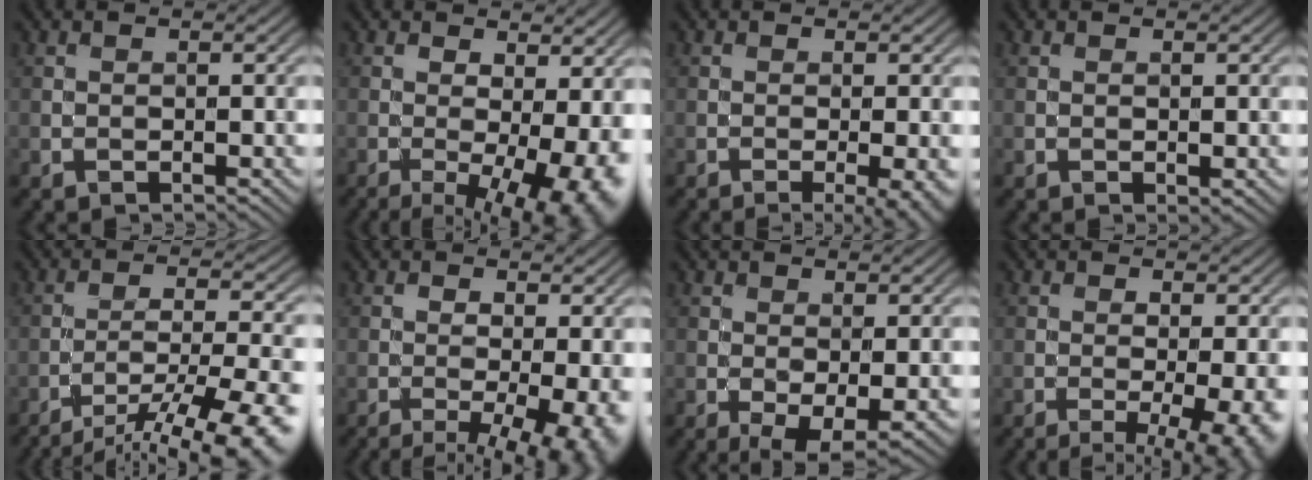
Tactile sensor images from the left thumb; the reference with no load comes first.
{"total": 11.6, "force": [-3.7, 4.1, 10.2], "torque": [-0.147, -0.020, -0.042]}
{"total": 5.0, "force": [-2.2, 1.3, 4.2], "torque": [-0.056, -0.004, -0.023]}
{"total": 1.0, "force": [-0.2, 0.5, 0.8], "torque": [-0.010, -0.001, -0.003]}
{"total": 16.1, "force": [-12.0, 4.4, 9.7], "torque": [-0.155, -0.017, -0.160]}
{"total": 10.7, "force": [-5.2, 3.9, 8.5], "torque": [-0.113, -0.026, -0.052]}
{"total": 5.4, "force": [-1.9, 2.0, 4.6], "torque": [-0.078, -0.012, -0.022]}
{"total": 8.7, "force": [-3.7, 2.5, 7.4], "torque": [-0.096, -0.016, -0.038]}